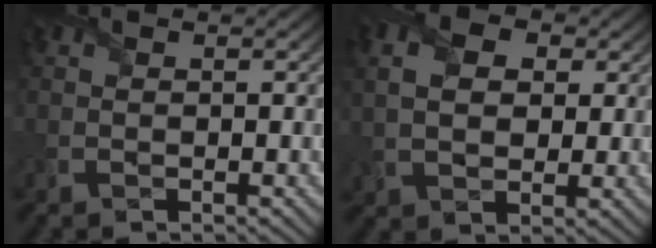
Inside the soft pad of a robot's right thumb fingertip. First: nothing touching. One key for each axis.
{"total": 7.7, "fx": 2.1, "fy": 5.5, "fz": 5.0, "tx": -0.136, "ty": 0.009, "tz": 0.038}